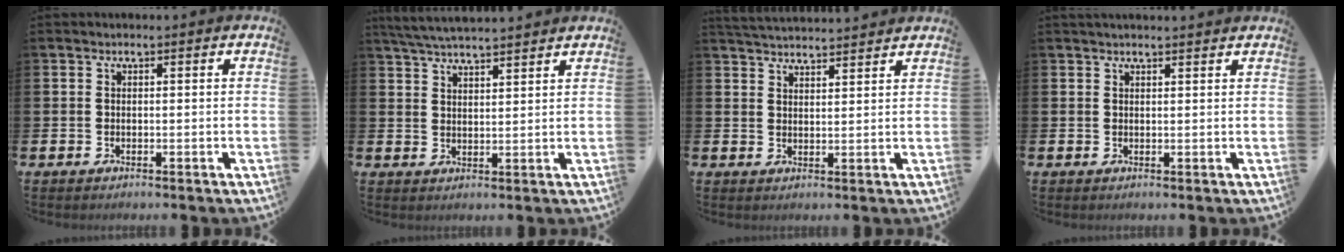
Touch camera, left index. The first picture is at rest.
{"total": 4.8, "force": [4.7, 0.2, 1.0], "torque": [-0.034, -0.018, 0.086]}
{"total": 3.8, "force": [3.8, 0.1, 0.1], "torque": [-0.013, -0.020, 0.069]}
{"total": 1.3, "force": [1.2, 0.0, 0.2], "torque": [0.001, -0.004, 0.021]}